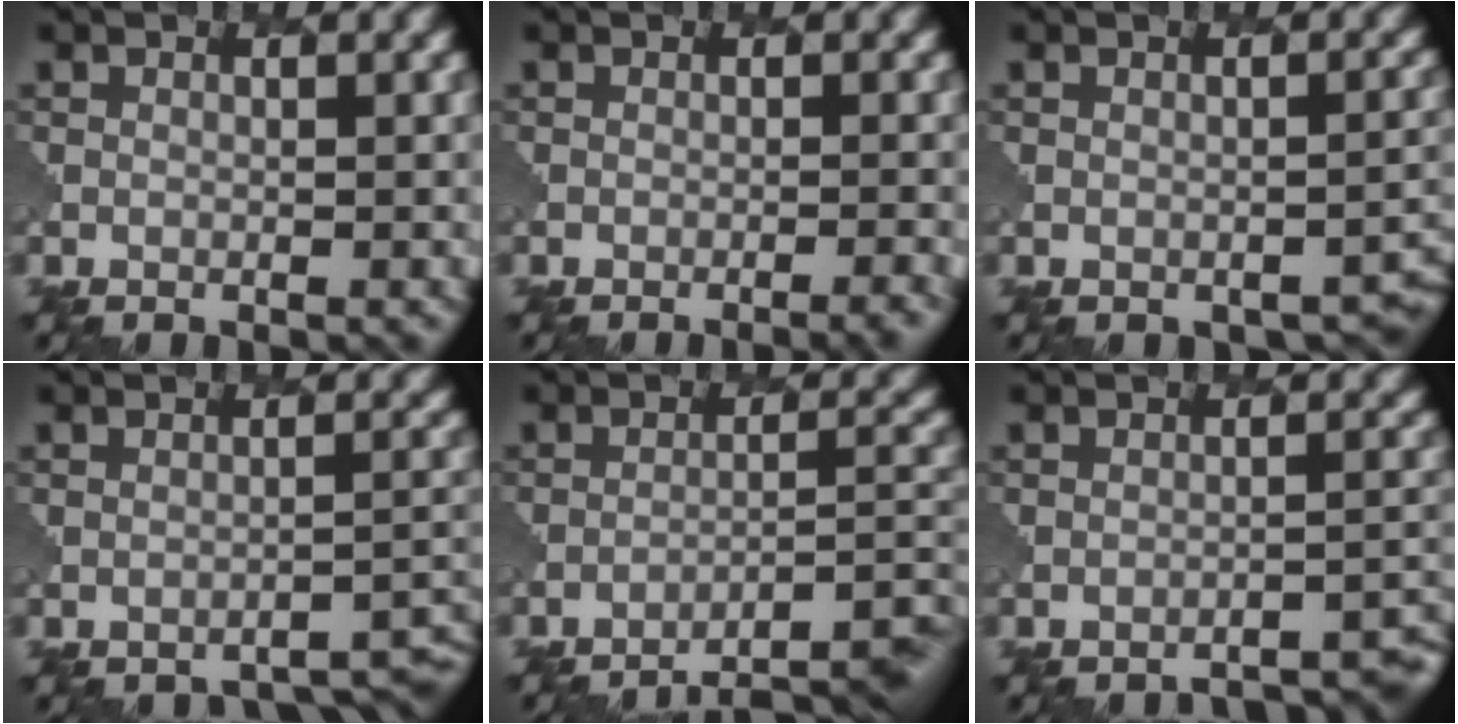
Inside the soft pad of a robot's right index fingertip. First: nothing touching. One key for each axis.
{"total": 2.1, "fx": -1.5, "fy": 0.5, "fz": 1.4, "tx": -0.011, "ty": 0.011, "tz": -0.025}
{"total": 2.2, "fx": -1.8, "fy": 0.9, "fz": 0.9, "tx": -0.010, "ty": 0.000, "tz": -0.017}
{"total": 3.7, "fx": -3.4, "fy": 0.6, "fz": 1.1, "tx": -0.013, "ty": 0.000, "tz": -0.044}
{"total": 7.2, "fx": -6.0, "fy": 1.4, "fz": 3.9, "tx": -0.049, "ty": 0.014, "tz": -0.075}
{"total": 5.6, "fx": -5.3, "fy": 0.8, "fz": 1.4, "tx": -0.008, "ty": 0.021, "tz": -0.063}